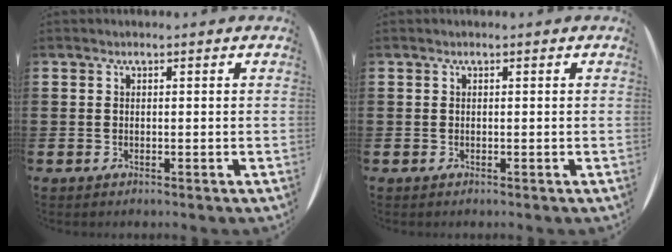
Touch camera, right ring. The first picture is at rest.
{"total": 0.0}